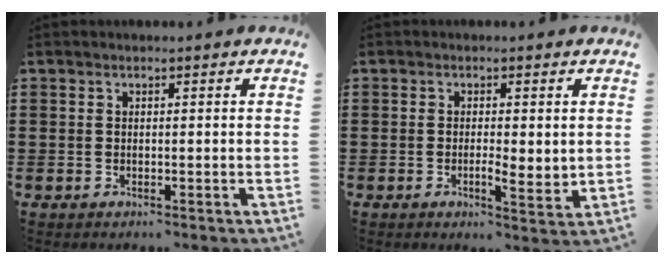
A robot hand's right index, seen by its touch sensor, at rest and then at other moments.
{"total": 2.8, "force": [-0.3, 0.7, 2.7], "torque": [-0.049, -0.001, -0.005]}